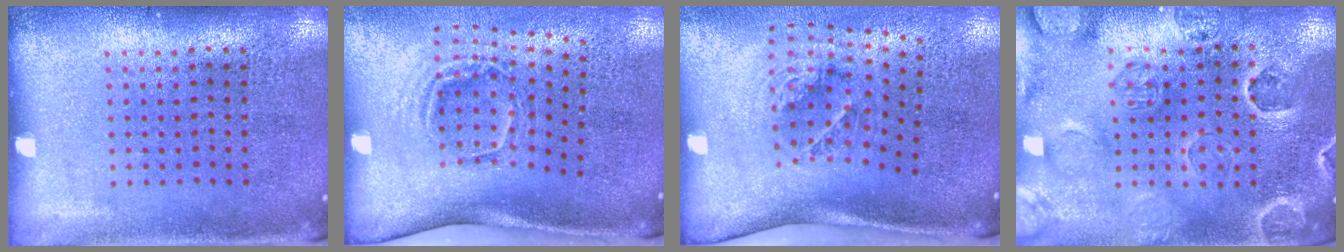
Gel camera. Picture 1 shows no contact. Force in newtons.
{"total": 2.1, "press": 1.3, "slide": 1.7}
{"total": 1.9, "press": 1.3, "slide": 1.4}
{"total": 2.7, "press": 2.6, "slide": 0.6}